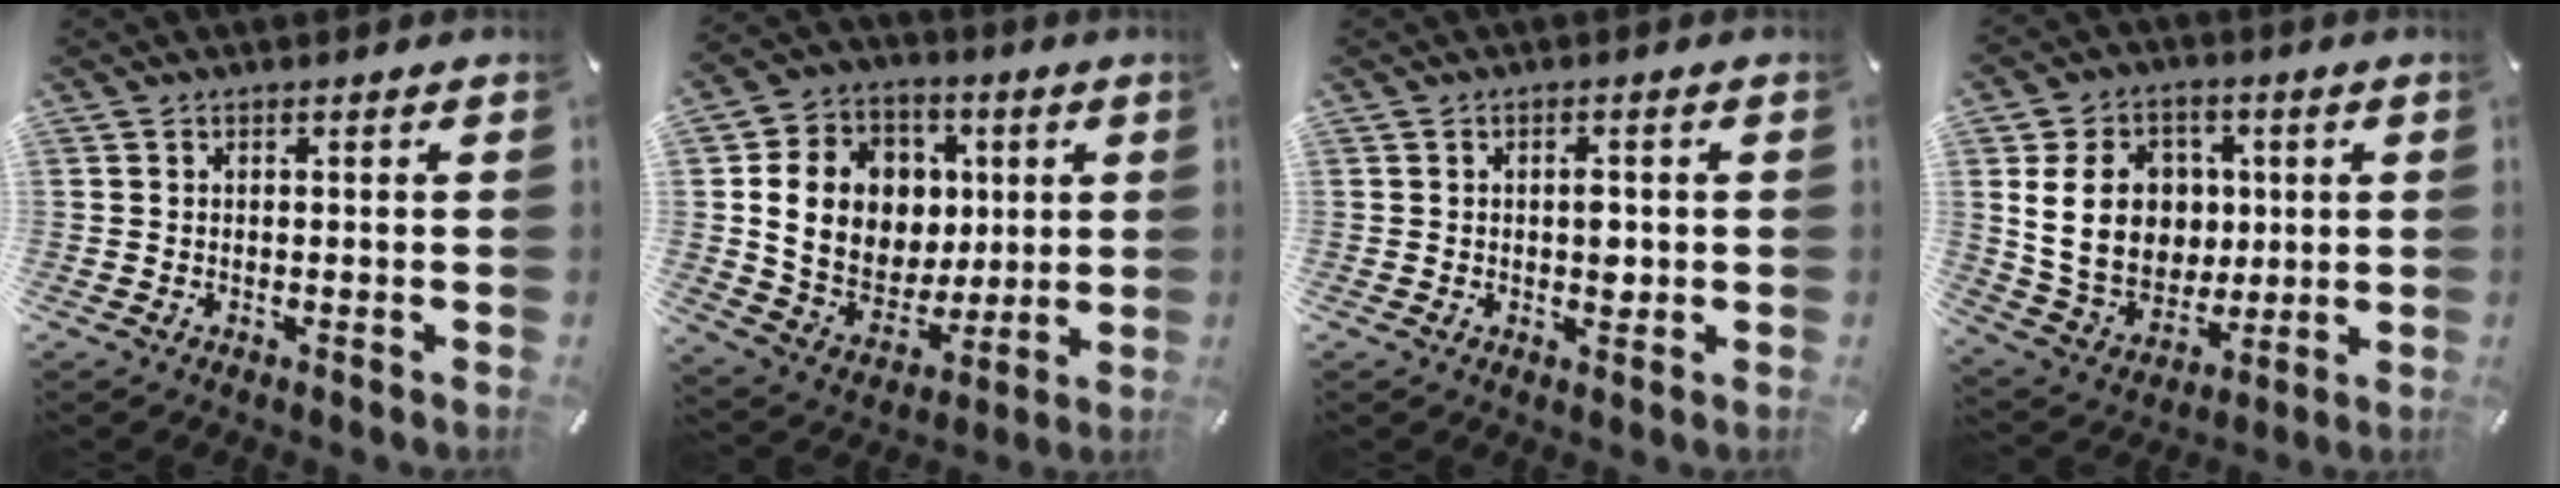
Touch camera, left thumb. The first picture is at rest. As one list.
[{"total": 16.3, "force": [3.1, 14.2, 7.4], "torque": [-0.130, -0.009, 0.072]}, {"total": 3.6, "force": [0.1, 2.2, 2.8], "torque": [-0.031, -0.005, -0.005]}, {"total": 16.0, "force": [2.6, 13.5, 8.2], "torque": [-0.152, 0.006, 0.058]}]